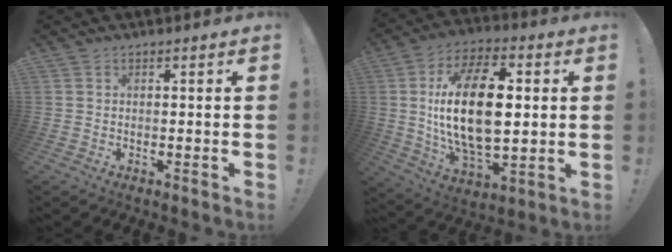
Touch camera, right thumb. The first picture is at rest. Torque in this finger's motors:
{"motor_torque": [0.02, 1.59, 1.74, -1.02, 0.72]}